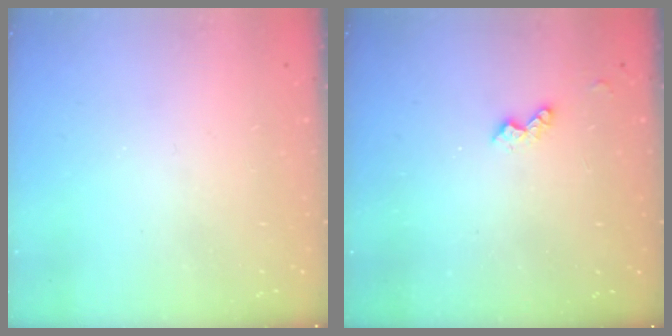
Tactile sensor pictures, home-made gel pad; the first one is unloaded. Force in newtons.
{"total": 4.0, "press": 4.0, "slide": 0.6}